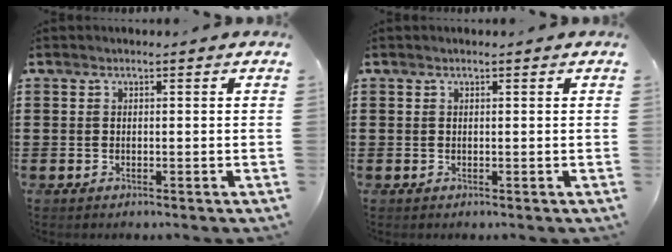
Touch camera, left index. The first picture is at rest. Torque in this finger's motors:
{"motor_torque": [-0.08, 0.33, -0.08, -0.01]}